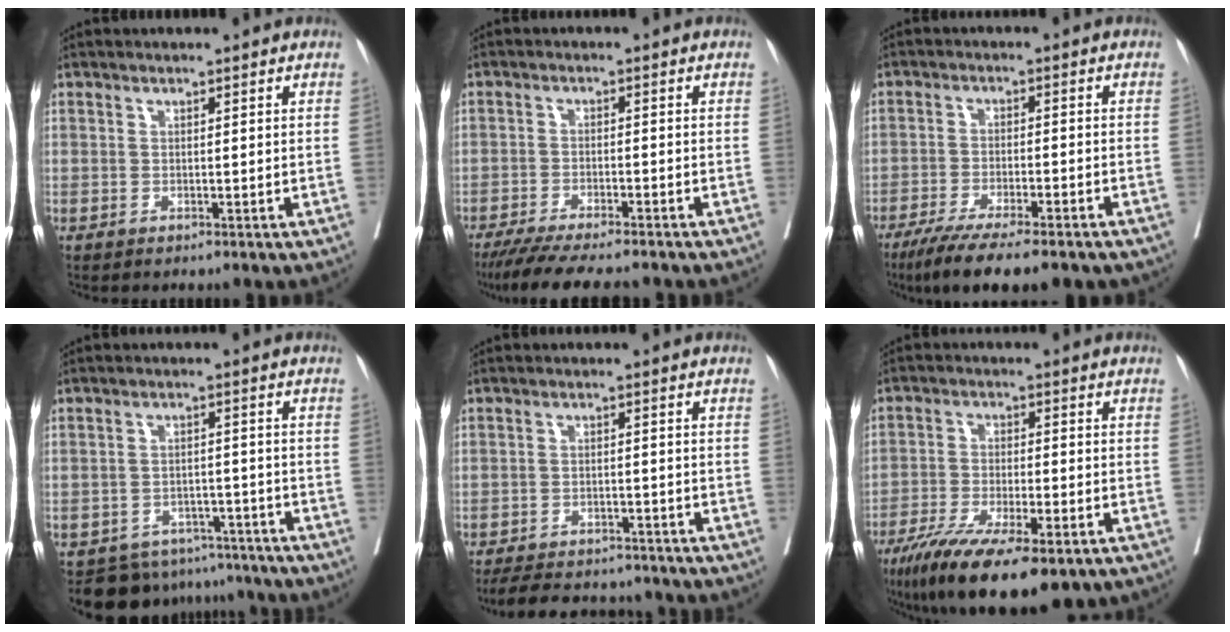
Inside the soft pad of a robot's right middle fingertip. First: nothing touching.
{"total": 11.8, "force": [-10.2, 1.4, 5.9], "torque": [-0.080, -0.020, -0.153]}
{"total": 14.3, "force": [-11.0, 2.8, 8.7], "torque": [-0.130, -0.025, -0.169]}
{"total": 10.3, "force": [-9.1, 4.7, 0.6], "torque": [0.003, 0.019, -0.114]}
{"total": 12.1, "force": [-11.0, 3.4, 3.7], "torque": [-0.069, 0.004, -0.148]}
{"total": 16.7, "force": [-11.0, 4.0, 11.9], "torque": [-0.189, -0.037, -0.176]}